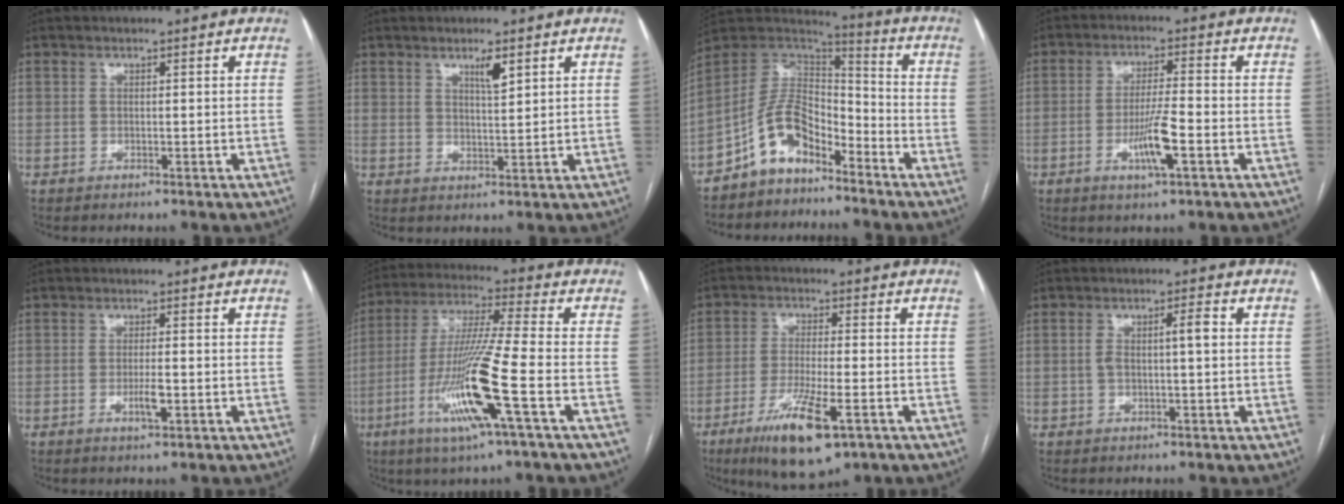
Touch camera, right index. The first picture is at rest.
{"total": 3.1, "force": [1.9, 0.4, 2.3], "torque": [-0.042, -0.005, 0.033]}
{"total": 10.4, "force": [-6.8, 5.3, 5.8], "torque": [-0.115, 0.037, -0.132]}
{"total": 6.8, "force": [-2.5, 0.3, 6.3], "torque": [-0.118, -0.008, -0.047]}
{"total": 1.2, "force": [-0.6, 0.0, 1.0], "torque": [-0.021, 0.000, -0.011]}
{"total": 15.4, "force": [-5.7, -0.8, 14.3], "torque": [-0.293, -0.018, -0.111]}
{"total": 11.9, "force": [-6.1, 2.5, 9.9], "torque": [-0.184, -0.027, -0.098]}
{"total": 3.8, "force": [0.1, 0.7, 3.8], "torque": [-0.073, 0.018, 0.004]}